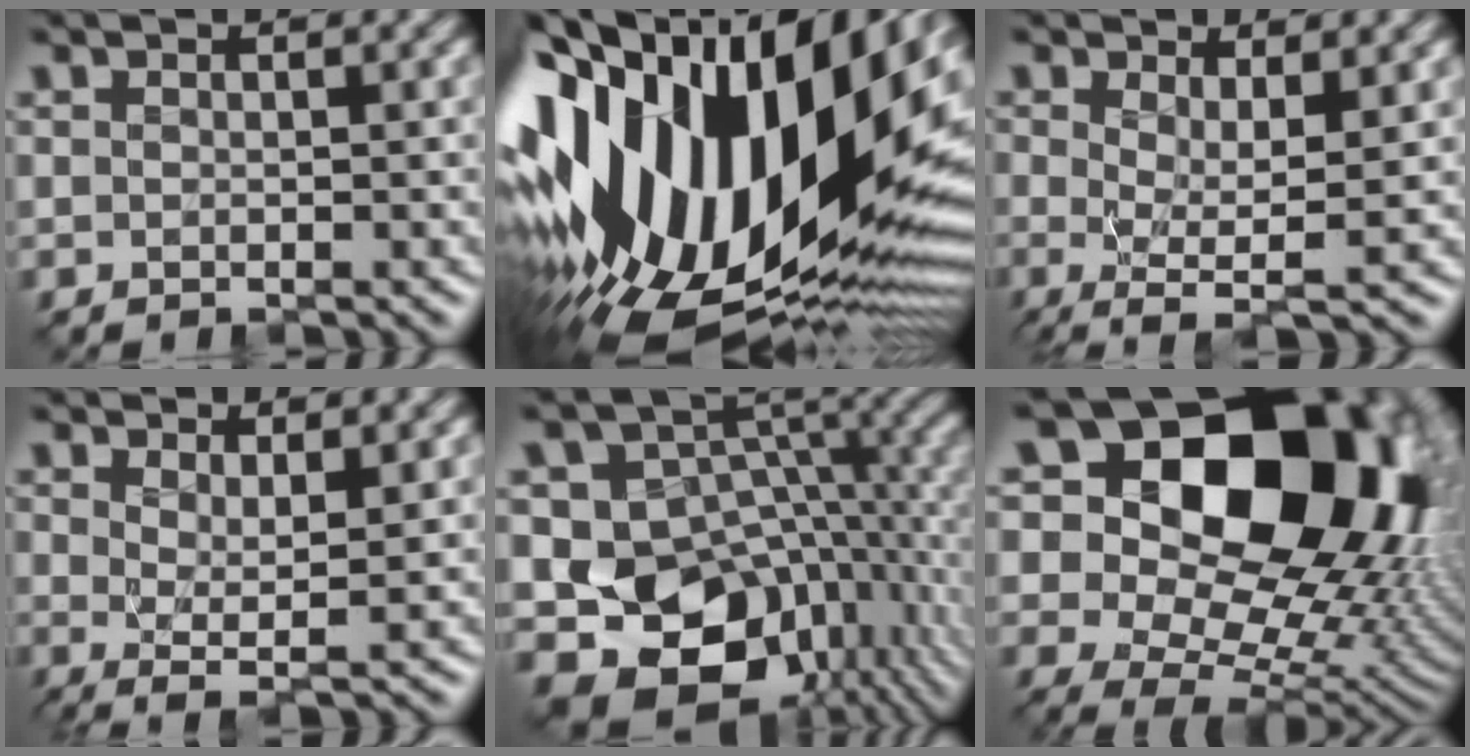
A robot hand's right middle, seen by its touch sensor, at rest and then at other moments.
{"total": 20.6, "force": [0.0, 11.8, 16.9], "torque": [-0.323, -0.031, -0.006]}
{"total": 3.4, "force": [0.1, 0.7, 3.3], "torque": [-0.049, -0.008, -0.004]}
{"total": 2.3, "force": [0.7, 0.3, 2.1], "torque": [-0.031, -0.012, 0.009]}
{"total": 14.5, "force": [-5.6, 10.7, 7.9], "torque": [-0.138, -0.011, -0.082]}
{"total": 22.6, "force": [7.6, 16.3, 13.8], "torque": [-0.240, 0.046, 0.147]}